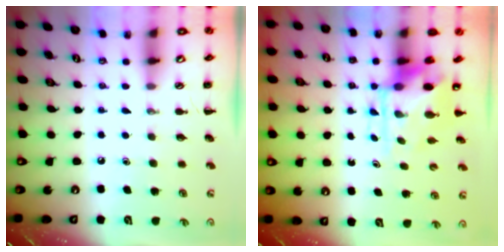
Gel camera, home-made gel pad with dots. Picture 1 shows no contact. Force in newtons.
{"total": 6.2, "press": 6.1, "slide": 1.4}